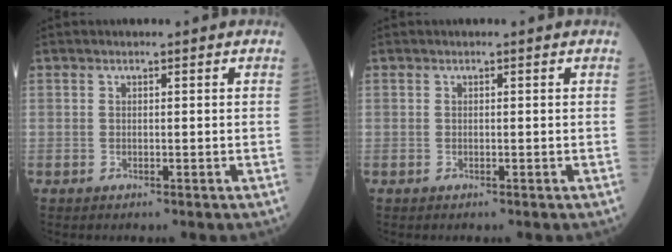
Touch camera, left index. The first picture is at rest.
{"total": 0.0}